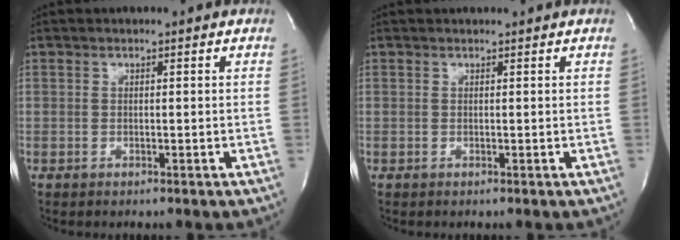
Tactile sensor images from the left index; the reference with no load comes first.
{"total": 1.1, "force": [1.1, 0.0, 0.2], "torque": [-0.006, 0.014, 0.018]}